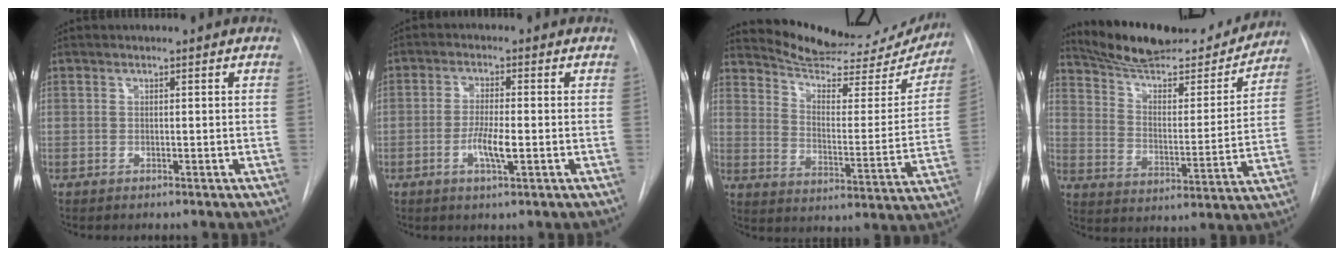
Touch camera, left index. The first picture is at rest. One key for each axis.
{"total": 4.7, "fx": -2.0, "fy": 0.6, "fz": 4.2, "tx": -0.081, "ty": -0.009, "tz": -0.036}
{"total": 22.6, "fx": 21.0, "fy": 4.9, "fz": 6.8, "tx": -0.091, "ty": -0.060, "tz": 0.269}
{"total": 21.5, "fx": 19.5, "fy": 4.4, "fz": 7.7, "tx": -0.113, "ty": -0.023, "tz": 0.281}